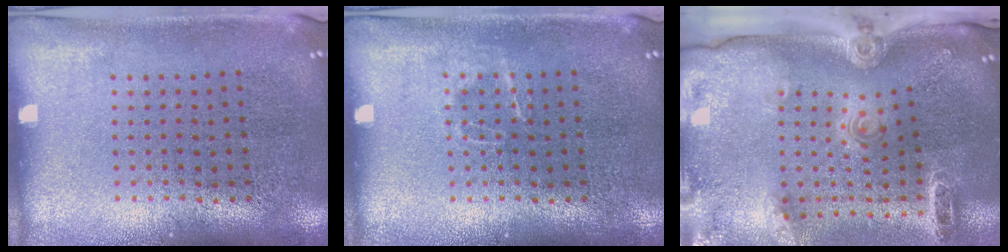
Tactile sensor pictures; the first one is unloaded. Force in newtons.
{"total": 0.9, "press": 0.8, "slide": 0.2}
{"total": 2.9, "press": 2.0, "slide": 2.0}